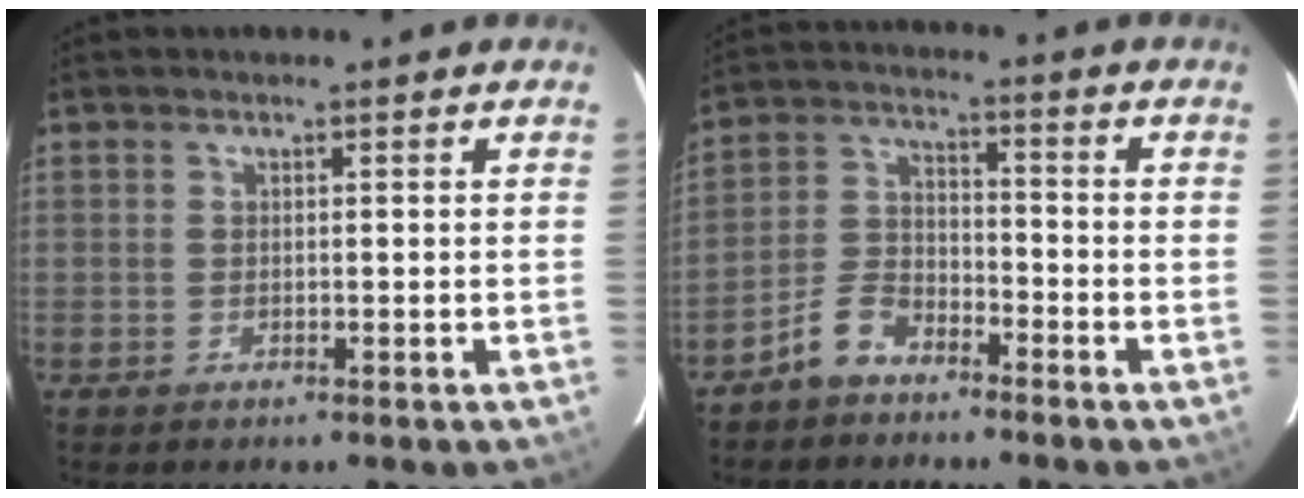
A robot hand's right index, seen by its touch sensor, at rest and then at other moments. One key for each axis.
{"total": 5.7, "fx": -4.4, "fy": 2.9, "fz": 2.2, "tx": -0.052, "ty": 0.006, "tz": -0.088}